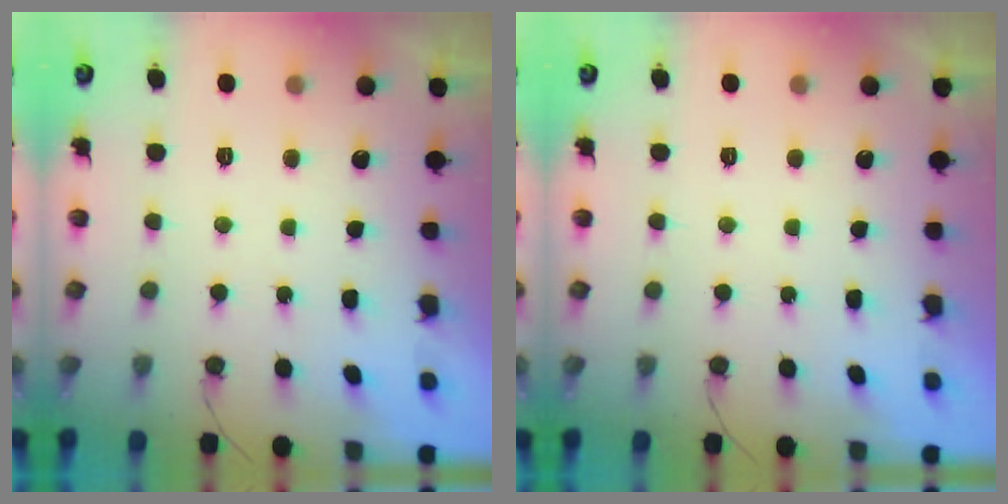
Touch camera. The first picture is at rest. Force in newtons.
{"total": 0.0}